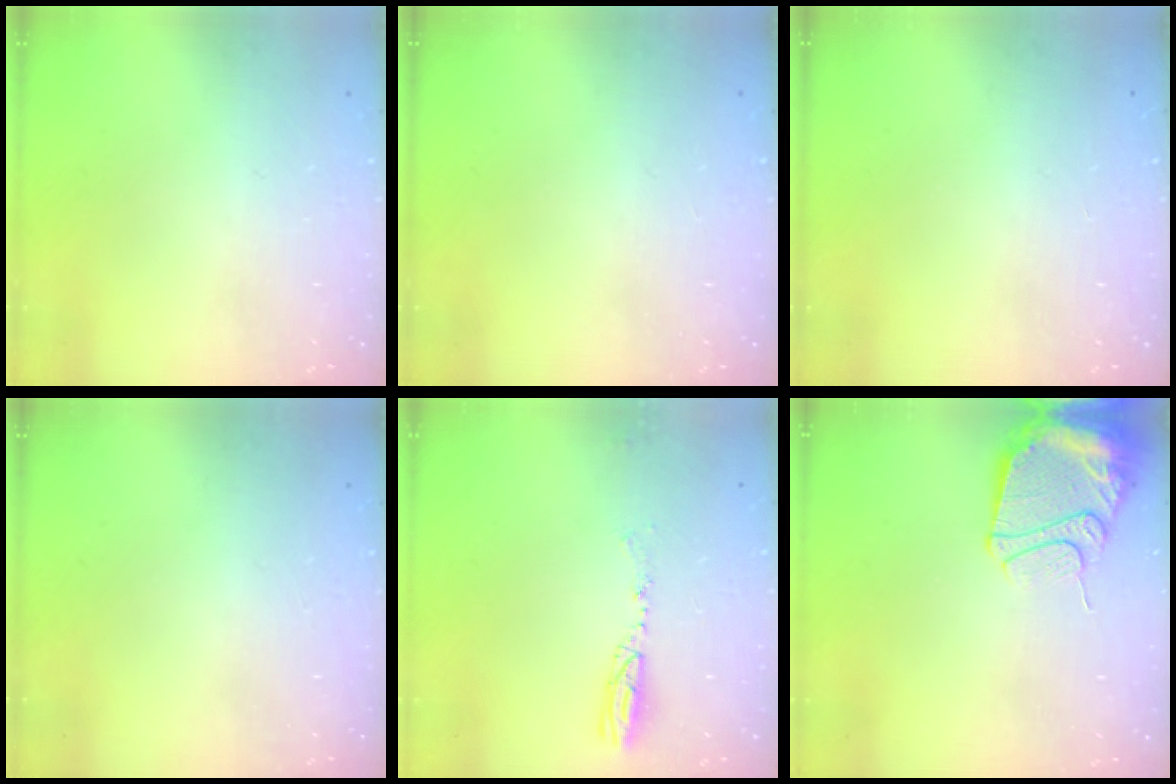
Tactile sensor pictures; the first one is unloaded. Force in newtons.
{"total": 0.0}
{"total": 0.0}
{"total": 0.0}
{"total": 4.3, "press": 4.3, "slide": 0.8}
{"total": 13.4, "press": 13.3, "slide": 1.6}